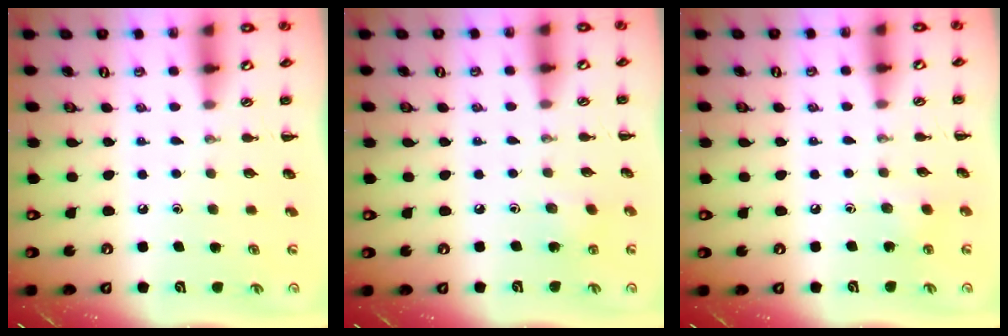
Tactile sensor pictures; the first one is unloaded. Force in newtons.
{"total": 2.7, "press": 2.6, "slide": 0.9}
{"total": 5.9, "press": 5.7, "slide": 1.4}